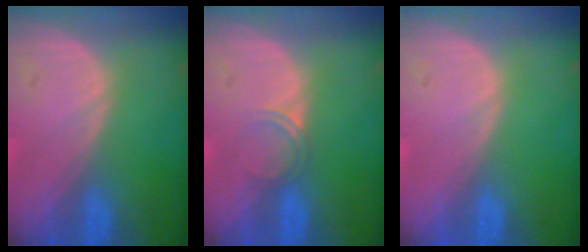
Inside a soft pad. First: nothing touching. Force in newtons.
{"total": 1.8, "press": 1.5, "slide": 1.1}
{"total": 0.0}